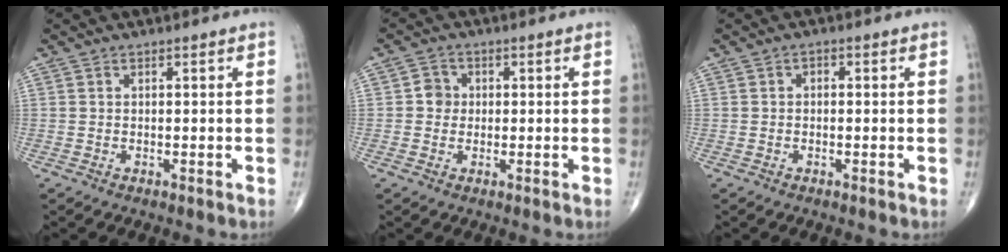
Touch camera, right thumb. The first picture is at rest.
{"total": 3.0, "force": [0.1, 2.8, 1.0], "torque": [0.003, 0.007, -0.004]}
{"total": 0.9, "force": [-0.1, 0.7, 0.6], "torque": [0.003, 0.003, -0.008]}